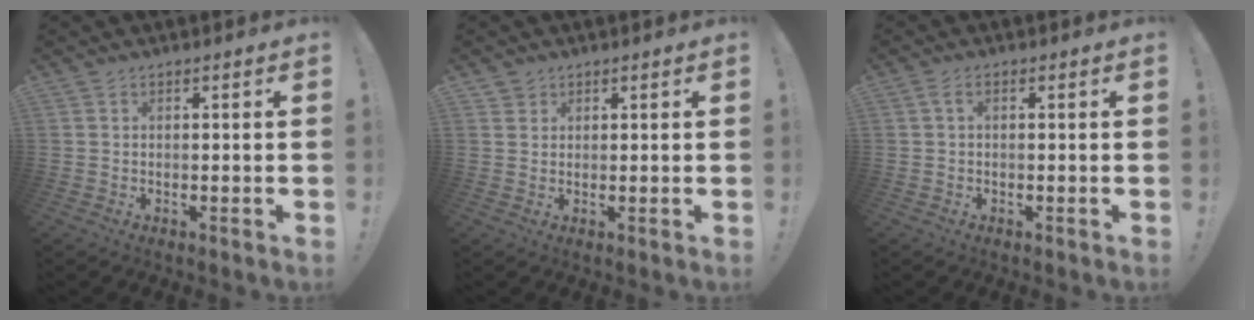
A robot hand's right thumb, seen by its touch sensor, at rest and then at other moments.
{"total": 1.8, "force": [1.3, 1.3, 0.1], "torque": [0.003, -0.007, 0.024]}
{"total": 1.7, "force": [0.0, 0.8, 1.5], "torque": [-0.024, 0.003, 0.000]}